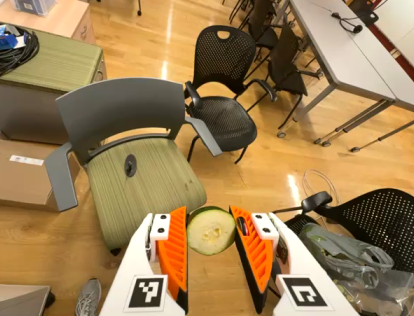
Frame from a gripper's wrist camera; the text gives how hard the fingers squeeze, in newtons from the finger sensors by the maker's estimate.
{"total": 10.6, "left": 11.2, "right": 10.1}